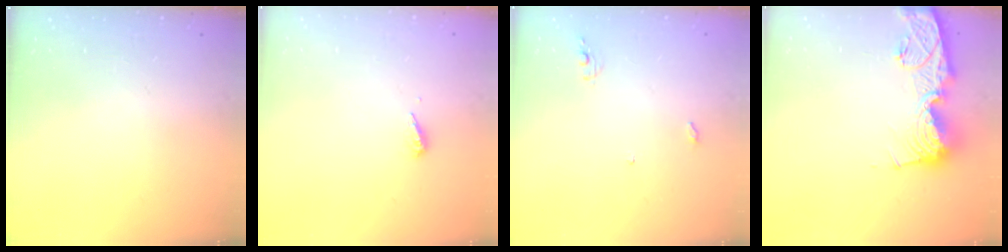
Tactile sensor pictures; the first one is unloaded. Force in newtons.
{"total": 2.8, "press": 2.8, "slide": 0.2}
{"total": 4.1, "press": 4.1, "slide": 0.3}
{"total": 16.1, "press": 16.0, "slide": 1.6}